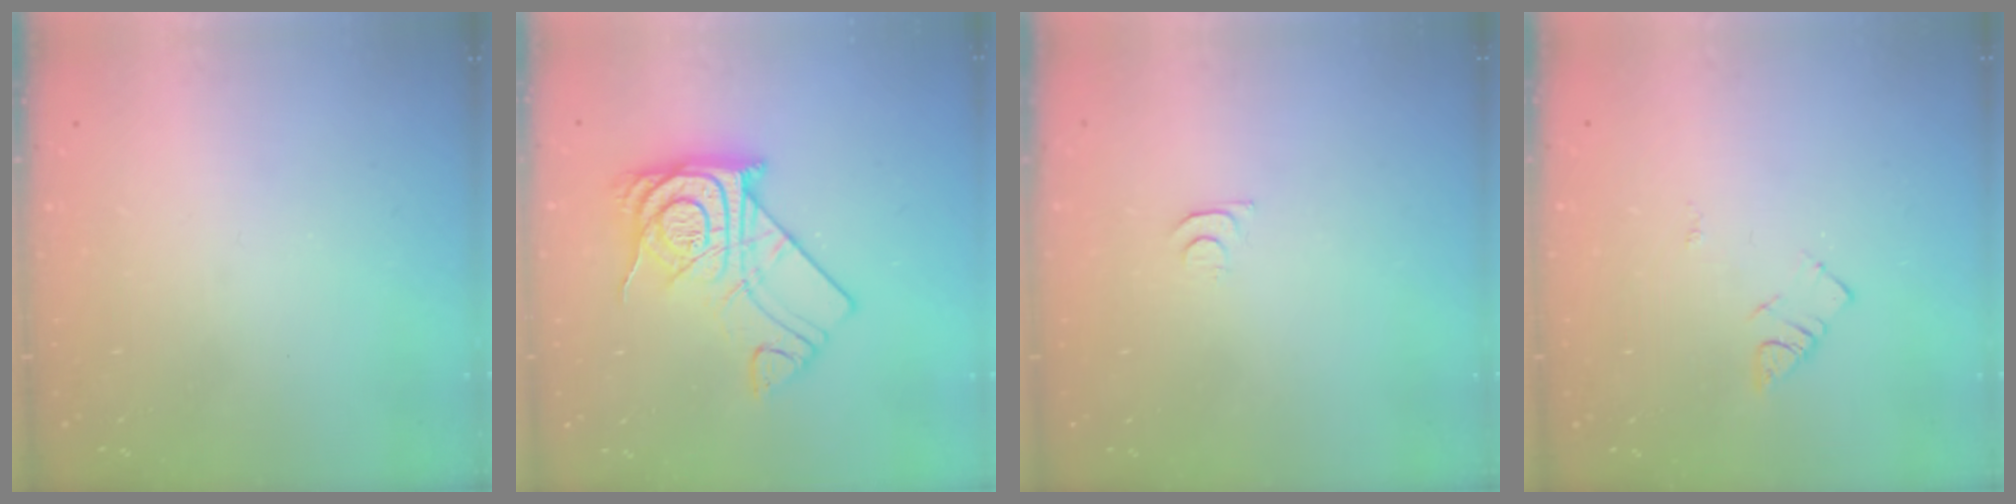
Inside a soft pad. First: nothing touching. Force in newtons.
{"total": 15.9, "press": 15.9, "slide": 1.4}
{"total": 3.2, "press": 3.2, "slide": 0.4}
{"total": 3.9, "press": 3.9, "slide": 0.5}